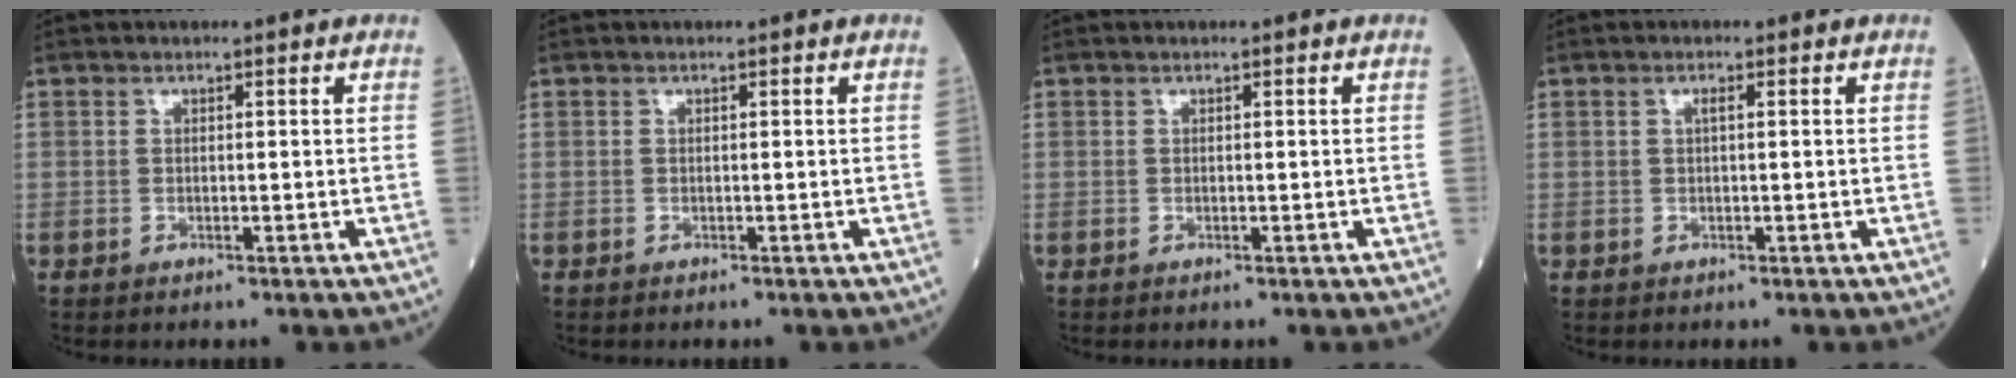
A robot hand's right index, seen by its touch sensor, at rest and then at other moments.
{"total": 0.0}
{"total": 0.0}
{"total": 0.8, "force": [0.2, 0.1, 0.8], "torque": [-0.017, 0.002, 0.003]}